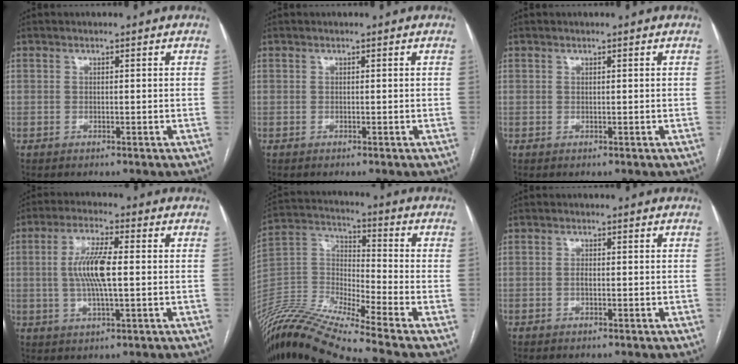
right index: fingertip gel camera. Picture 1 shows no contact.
{"total": 0.0}
{"total": 0.0}
{"total": 8.3, "force": [0.3, 1.4, 8.2], "torque": [-0.169, 0.000, 0.004]}
{"total": 16.2, "force": [-14.4, -2.1, 7.1], "torque": [-0.146, 0.010, -0.273]}
{"total": 0.8, "force": [-0.1, 0.3, 0.7], "torque": [-0.015, 0.002, 0.001]}